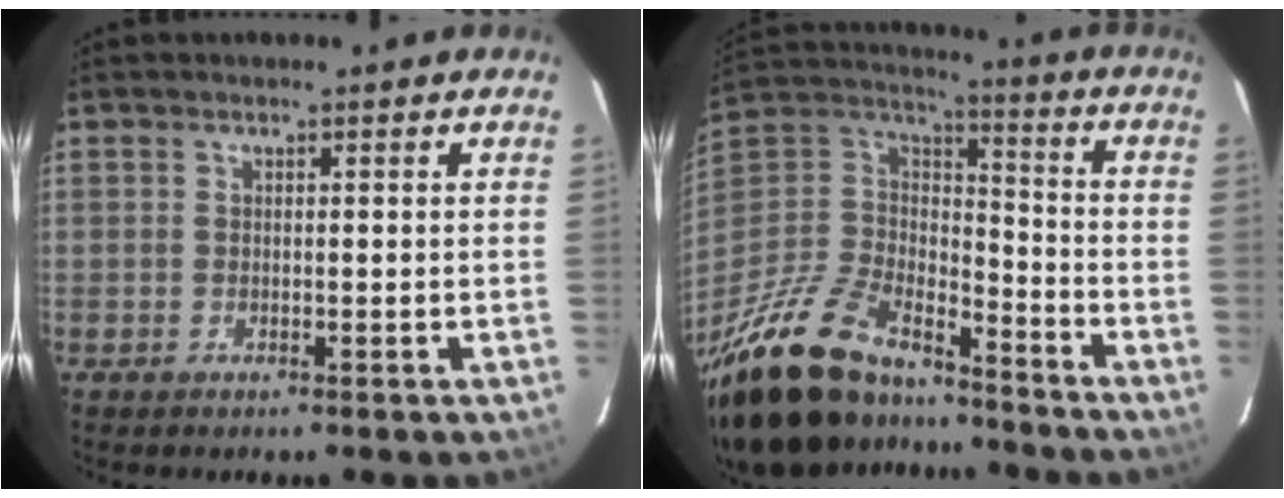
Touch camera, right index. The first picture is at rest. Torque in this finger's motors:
{"motor_torque": [0.58, -0.64, 0.78, 0.21]}